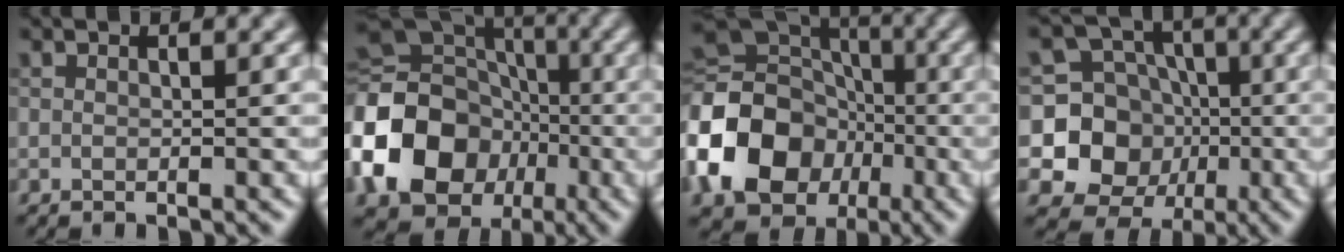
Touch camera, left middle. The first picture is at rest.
{"total": 16.6, "force": [-4.8, 13.6, 8.2], "torque": [-0.197, -0.008, -0.109]}
{"total": 14.6, "force": [-4.3, 11.7, 7.5], "torque": [-0.178, -0.008, -0.099]}
{"total": 8.8, "force": [-1.1, 8.3, 2.9], "torque": [-0.046, -0.006, -0.047]}